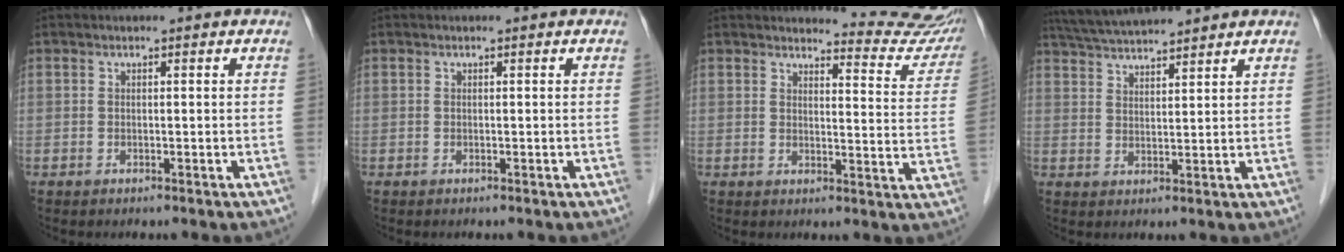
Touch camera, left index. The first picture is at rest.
{"total": 0.0}
{"total": 12.5, "force": [12.4, 1.5, 1.2], "torque": [0.011, -0.081, 0.113]}
{"total": 8.9, "force": [8.3, 0.1, 3.3], "torque": [-0.066, 0.031, 0.141]}